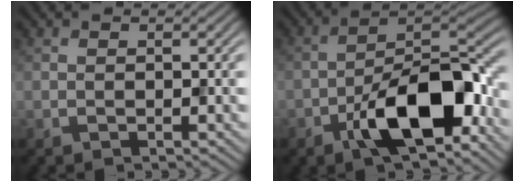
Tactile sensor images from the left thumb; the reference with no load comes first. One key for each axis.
{"total": 12.5, "fx": -5.9, "fy": 5.4, "fz": 9.6, "tx": -0.151, "ty": 0.005, "tz": -0.116}